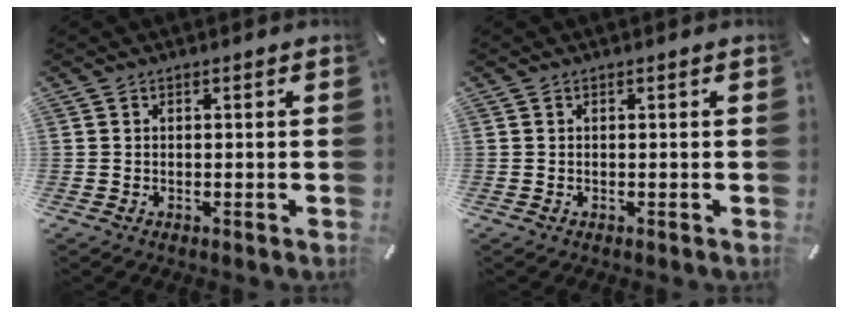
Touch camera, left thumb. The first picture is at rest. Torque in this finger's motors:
{"motor_torque": [-0.40, -0.40, -0.06, -0.06, 0.00]}